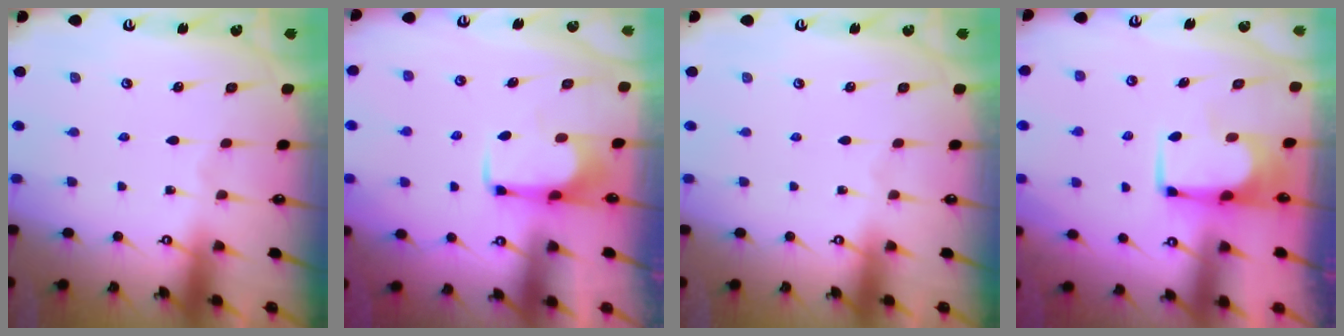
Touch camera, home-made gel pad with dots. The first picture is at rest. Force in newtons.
{"total": 1.6, "press": 1.5, "slide": 0.5}
{"total": 0.0}
{"total": 1.7, "press": 1.7, "slide": 0.1}